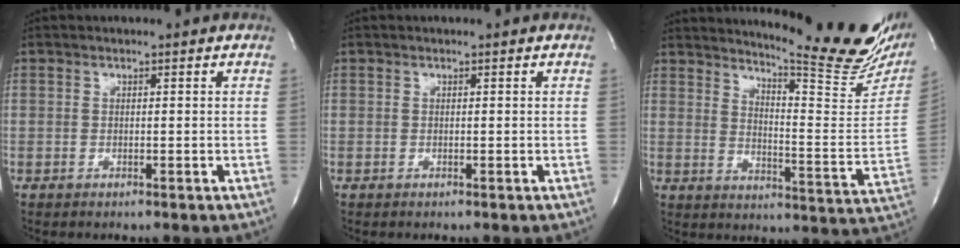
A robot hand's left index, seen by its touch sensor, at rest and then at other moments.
{"total": 0.0}
{"total": 21.9, "force": [18.6, 2.0, 11.5], "torque": [-0.166, -0.100, 0.226]}